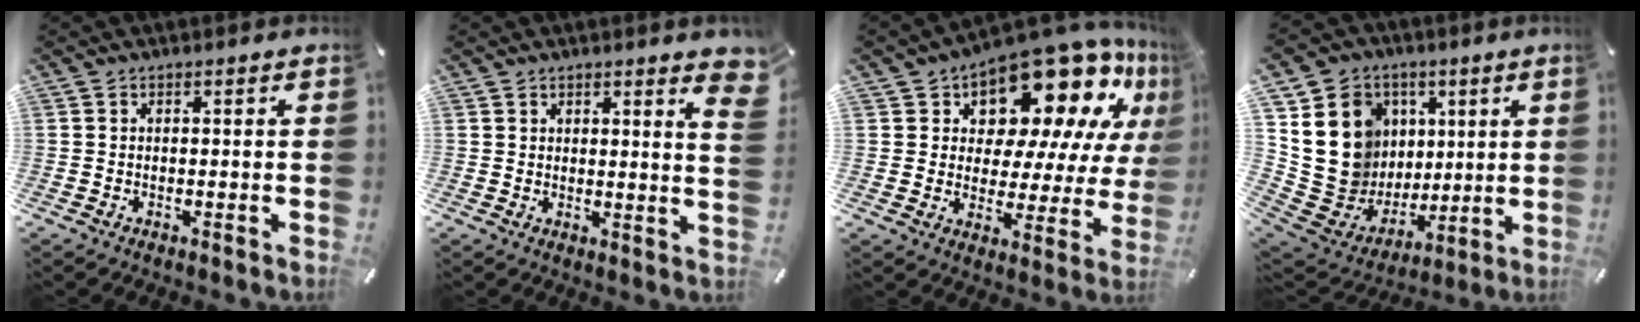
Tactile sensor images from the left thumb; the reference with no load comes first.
{"total": 4.2, "force": [3.0, 0.8, 2.7], "torque": [-0.039, -0.014, 0.050]}
{"total": 18.2, "force": [13.0, 8.9, 9.0], "torque": [-0.130, -0.105, 0.217]}
{"total": 18.2, "force": [4.6, 16.3, 6.8], "torque": [-0.119, -0.035, 0.114]}